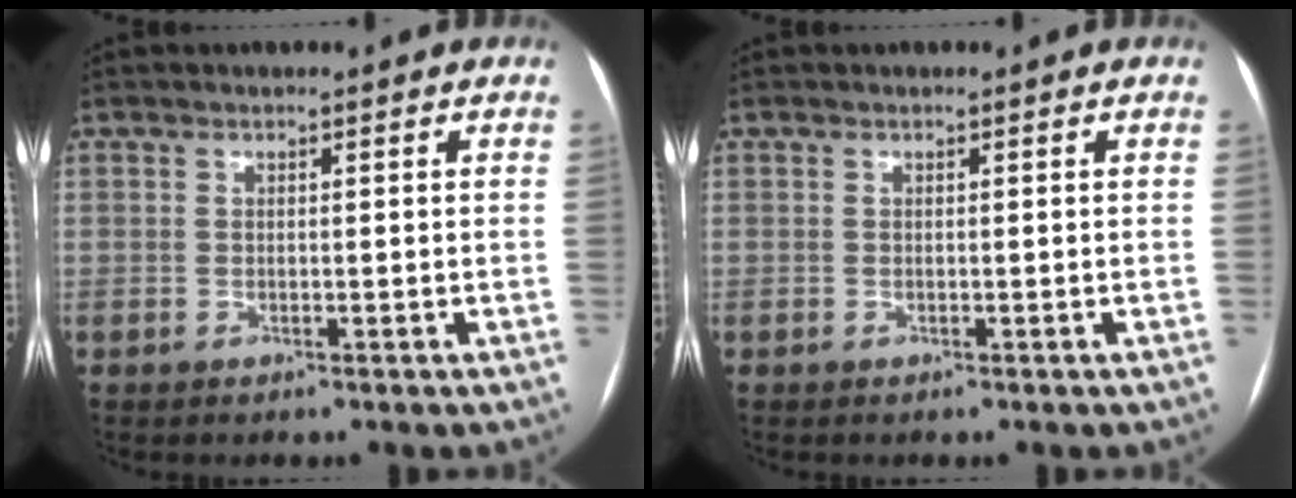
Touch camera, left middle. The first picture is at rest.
{"total": 0.0}